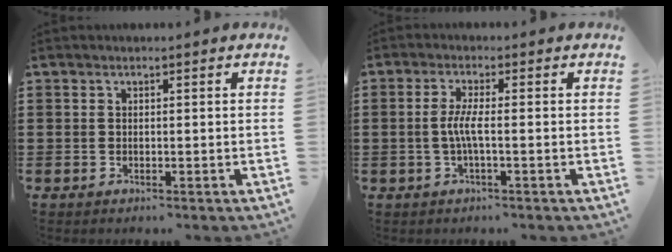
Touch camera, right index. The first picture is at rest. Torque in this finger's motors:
{"motor_torque": [0.65, 0.42, 0.31, 0.09]}